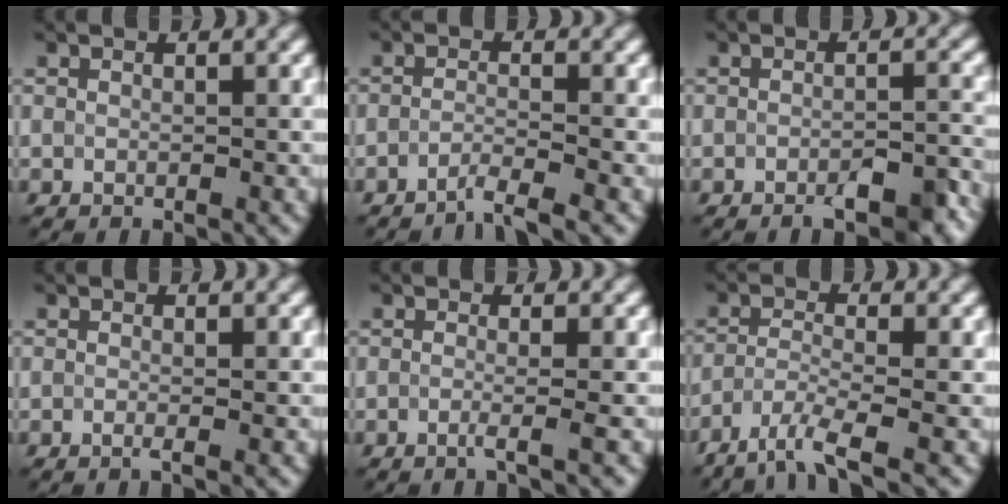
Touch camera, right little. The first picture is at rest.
{"total": 2.3, "force": [-2.3, -0.2, 0.3], "torque": [-0.002, 0.002, -0.052]}
{"total": 3.8, "force": [-3.2, 0.6, 1.9], "torque": [-0.029, -0.001, -0.044]}
{"total": 1.0, "force": [-0.7, 0.2, 0.6], "torque": [-0.007, -0.006, -0.015]}
{"total": 1.3, "force": [-0.9, 0.2, 0.9], "torque": [-0.010, -0.010, -0.022]}
{"total": 4.3, "force": [-3.9, 0.2, 1.7], "torque": [-0.038, -0.008, -0.080]}